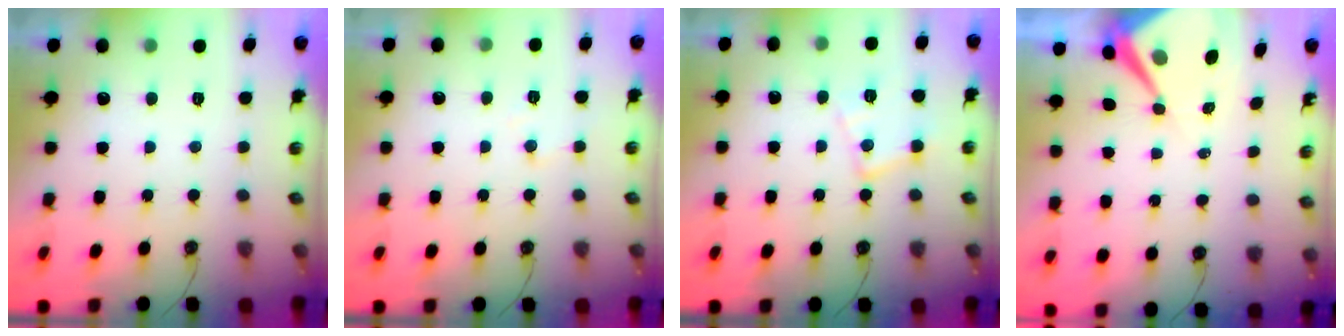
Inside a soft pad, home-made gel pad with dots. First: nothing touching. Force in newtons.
{"total": 5.8, "press": 5.7, "slide": 0.9}
{"total": 11.6, "press": 11.6, "slide": 0.8}
{"total": 8.8, "press": 8.8, "slide": 0.8}